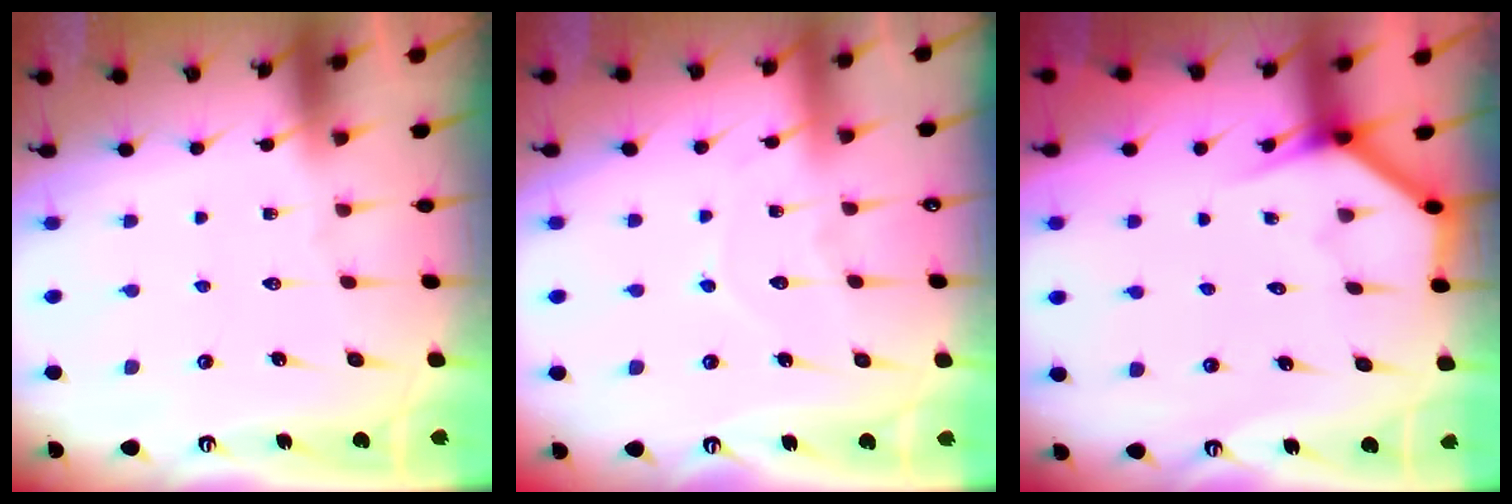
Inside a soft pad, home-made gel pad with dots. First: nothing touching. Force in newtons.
{"total": 6.0, "press": 5.9, "slide": 0.6}
{"total": 3.8, "press": 3.8, "slide": 0.3}